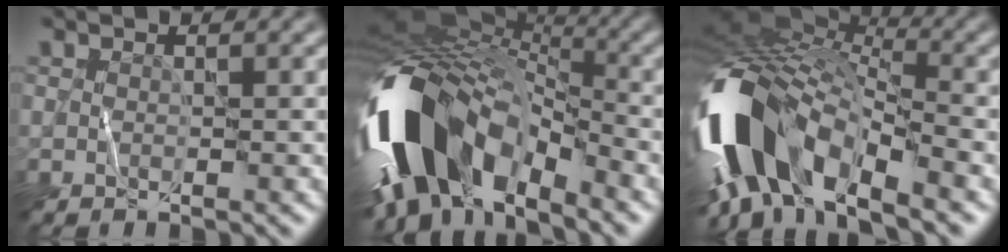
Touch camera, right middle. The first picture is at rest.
{"total": 15.0, "force": [-5.7, 8.8, 10.7], "torque": [-0.213, 0.002, -0.114]}
{"total": 12.5, "force": [-5.1, 6.1, 9.6], "torque": [-0.185, 0.006, -0.106]}